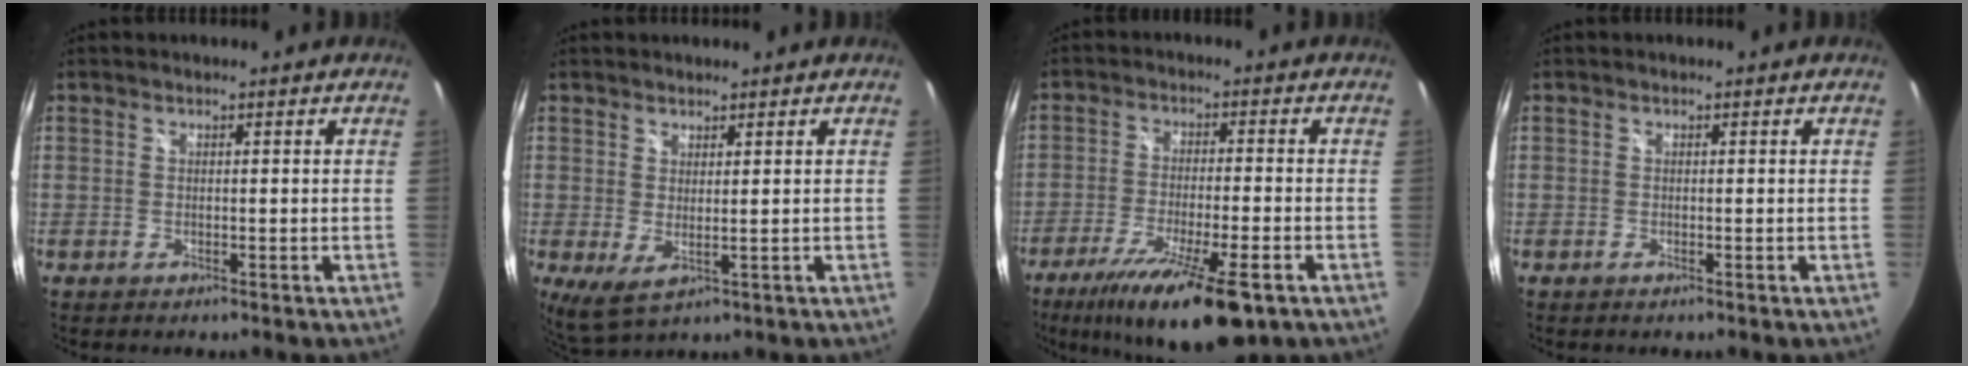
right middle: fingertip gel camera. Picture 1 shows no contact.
{"total": 4.3, "force": [1.3, 1.5, 3.9], "torque": [-0.071, -0.013, 0.026]}
{"total": 16.0, "force": [-10.0, 3.2, 12.1], "torque": [-0.226, -0.047, -0.164]}
{"total": 0.0}